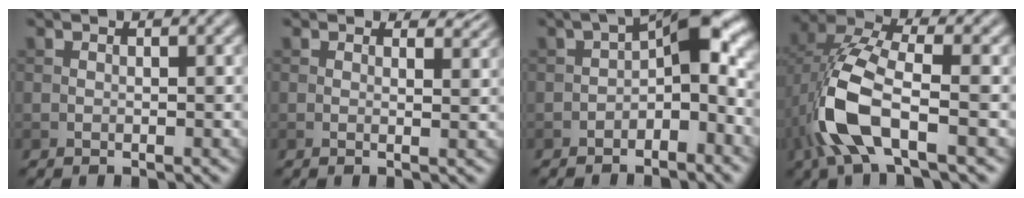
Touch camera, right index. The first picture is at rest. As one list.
[{"total": 1.9, "force": [1.6, 0.5, 1.0], "torque": [-0.018, -0.009, 0.013]}, {"total": 5.6, "force": [-1.6, 2.5, 4.7], "torque": [-0.056, 0.021, -0.039]}, {"total": 8.9, "force": [-2.8, 4.0, 7.4], "torque": [-0.172, 0.006, -0.062]}]